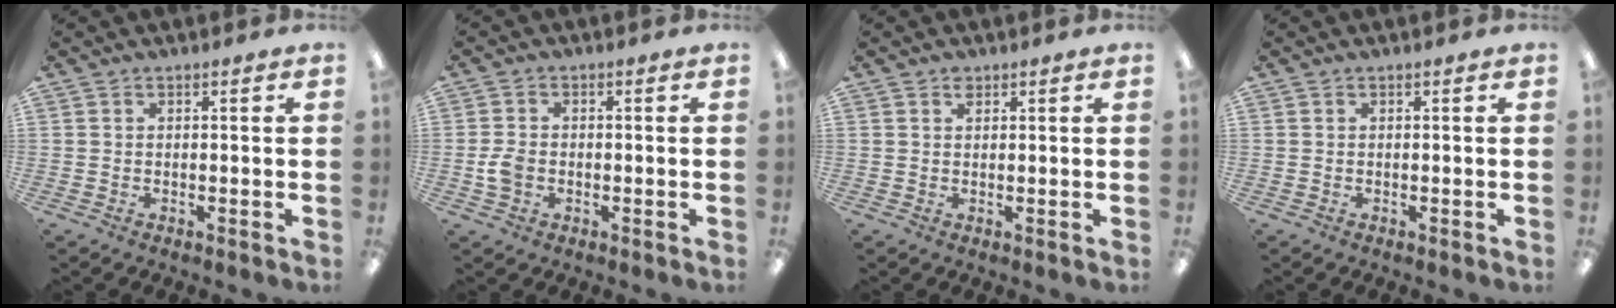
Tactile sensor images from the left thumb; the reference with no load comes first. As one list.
[{"total": 3.9, "force": [-0.8, 3.0, 2.5], "torque": [-0.048, 0.005, -0.015]}, {"total": 1.2, "force": [0.9, 0.7, 0.5], "torque": [-0.003, -0.003, 0.015]}, {"total": 0.0}]